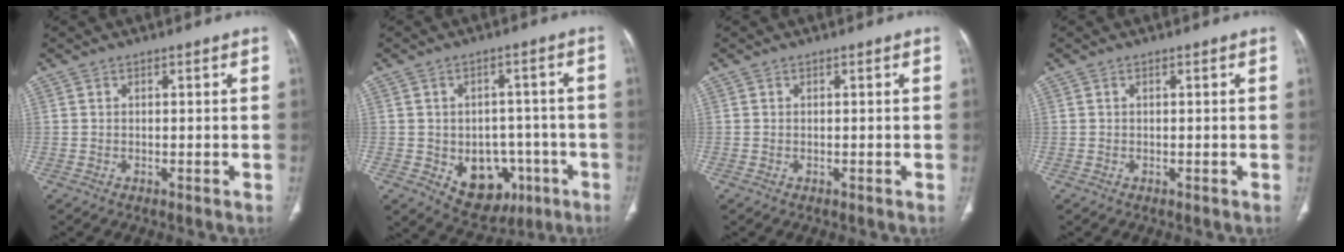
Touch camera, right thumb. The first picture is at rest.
{"total": 12.0, "force": [-4.1, 8.9, 6.9], "torque": [-0.056, 0.025, -0.040]}
{"total": 0.0}
{"total": 0.0}